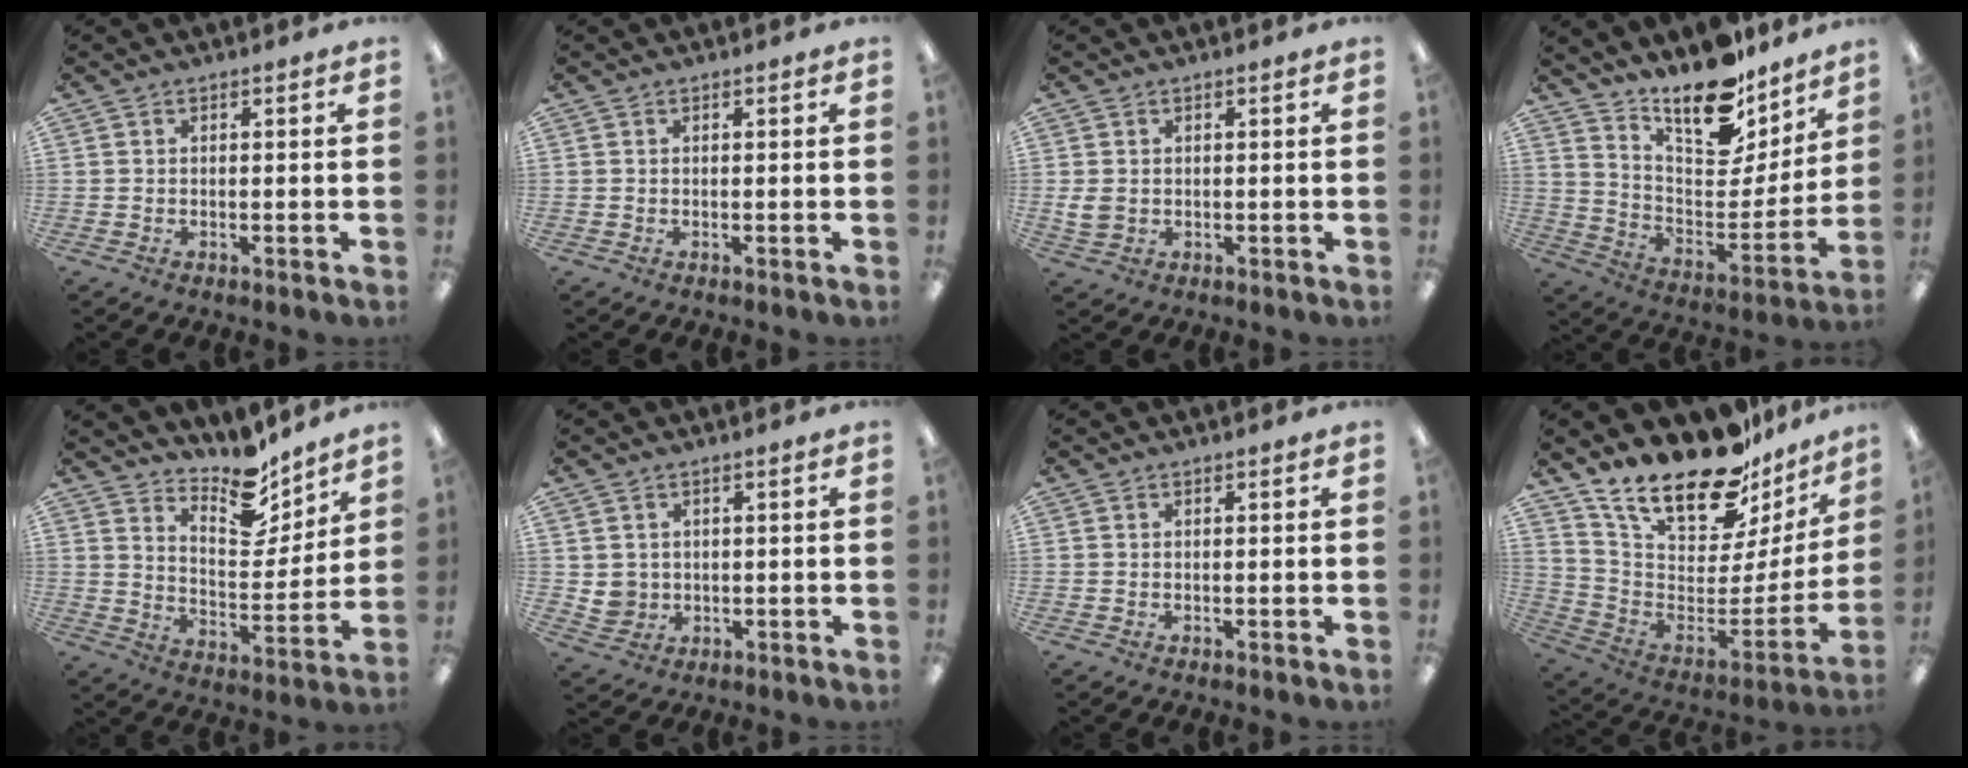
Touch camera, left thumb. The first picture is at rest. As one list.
[{"total": 0.0}, {"total": 3.1, "force": [0.6, 2.5, 1.8], "torque": [-0.032, -0.002, 0.009]}, {"total": 17.0, "force": [14.9, 5.7, 6.0], "torque": [-0.098, -0.129, 0.261]}, {"total": 11.9, "force": [10.4, 4.4, 3.7], "torque": [-0.051, -0.093, 0.186]}, {"total": 3.7, "force": [1.3, 3.4, 0.4], "torque": [-0.007, 0.000, 0.025]}, {"total": 0.0}, {"total": 21.9, "force": [17.8, 7.6, 10.2], "torque": [-0.176, -0.136, 0.311]}]